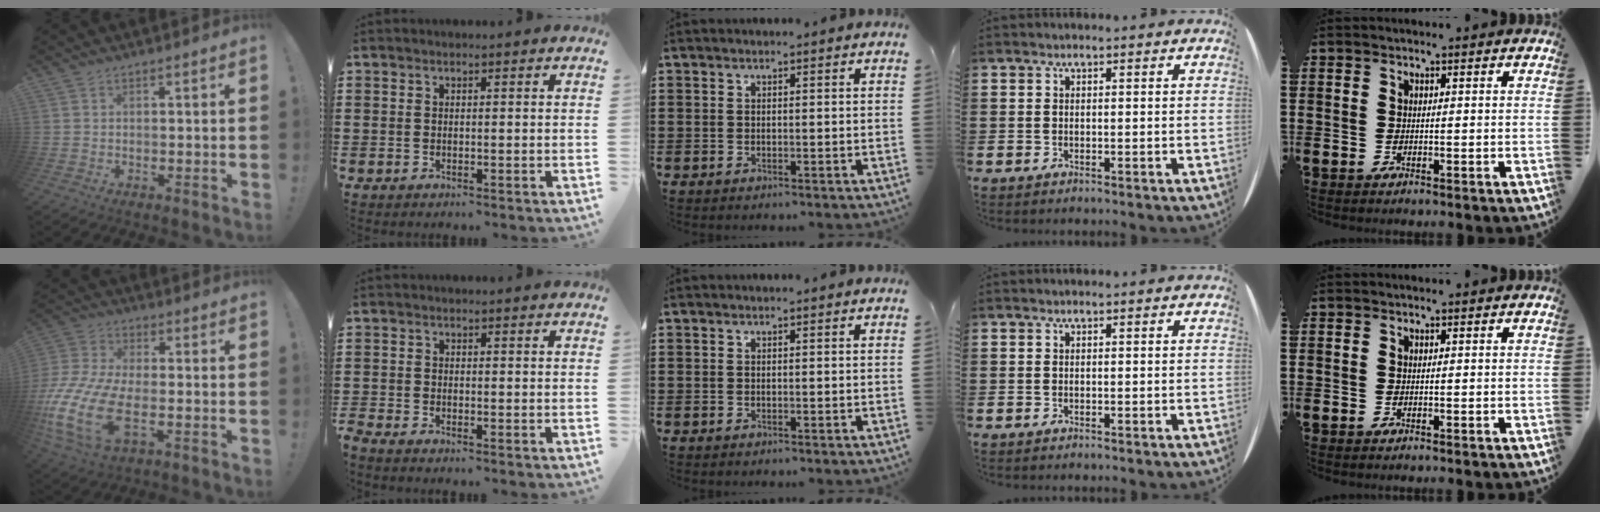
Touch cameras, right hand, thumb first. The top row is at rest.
{"thumb": {"total": 18.6, "force": [-5.3, 9.6, 15.1], "torque": [-0.312, 0.018, -0.085]}, "index": {"total": 0.8, "force": [-0.8, 0.0, 0.1], "torque": [-0.003, -0.001, -0.014]}}